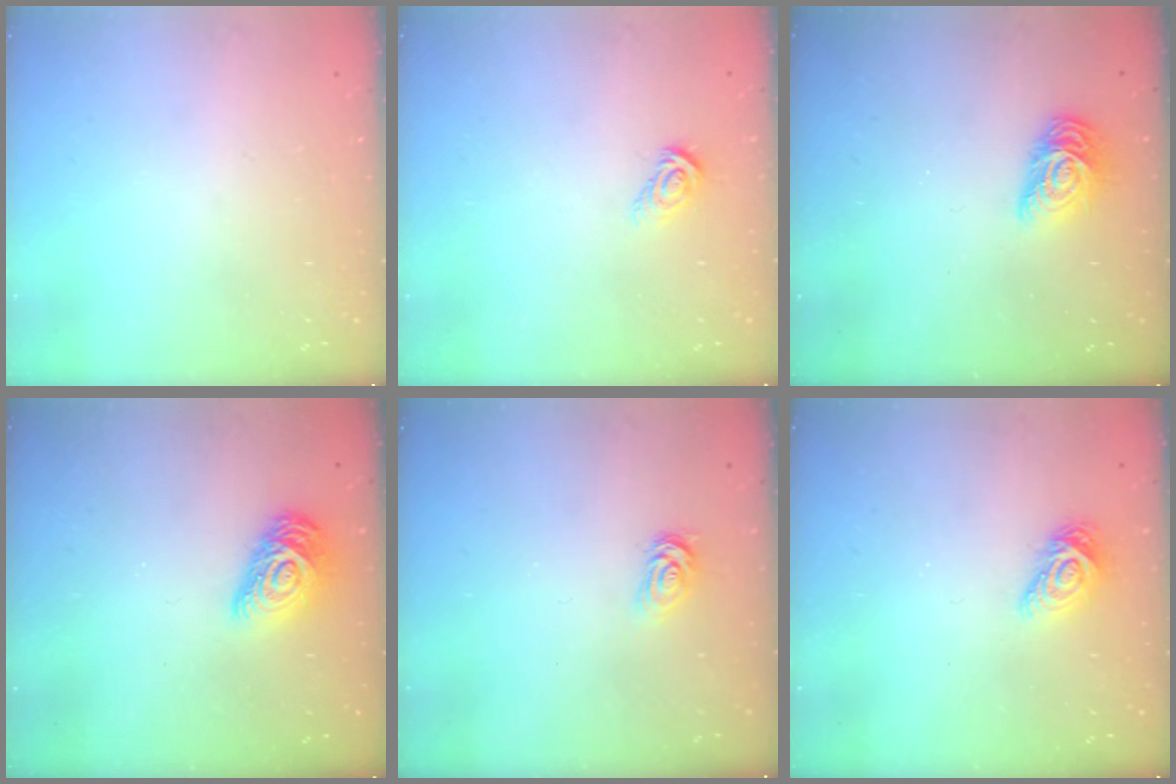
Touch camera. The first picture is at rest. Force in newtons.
{"total": 5.7, "press": 5.7, "slide": 0.1}
{"total": 10.1, "press": 10.0, "slide": 0.6}
{"total": 12.2, "press": 12.2, "slide": 0.5}
{"total": 2.6, "press": 2.6, "slide": 0.4}
{"total": 9.0, "press": 9.0, "slide": 0.4}